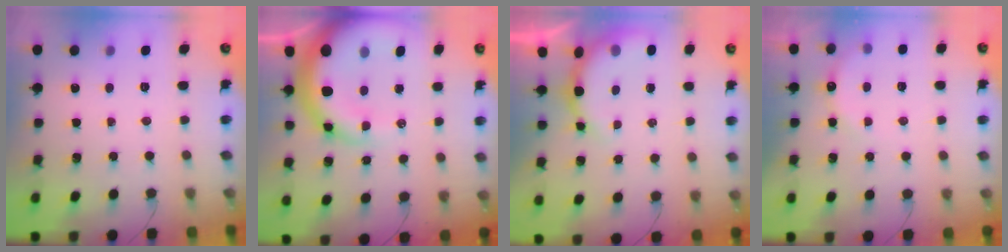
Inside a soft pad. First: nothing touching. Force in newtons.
{"total": 21.5, "press": 20.9, "slide": 4.8}
{"total": 8.0, "press": 8.0, "slide": 1.1}
{"total": 6.5, "press": 6.3, "slide": 1.4}